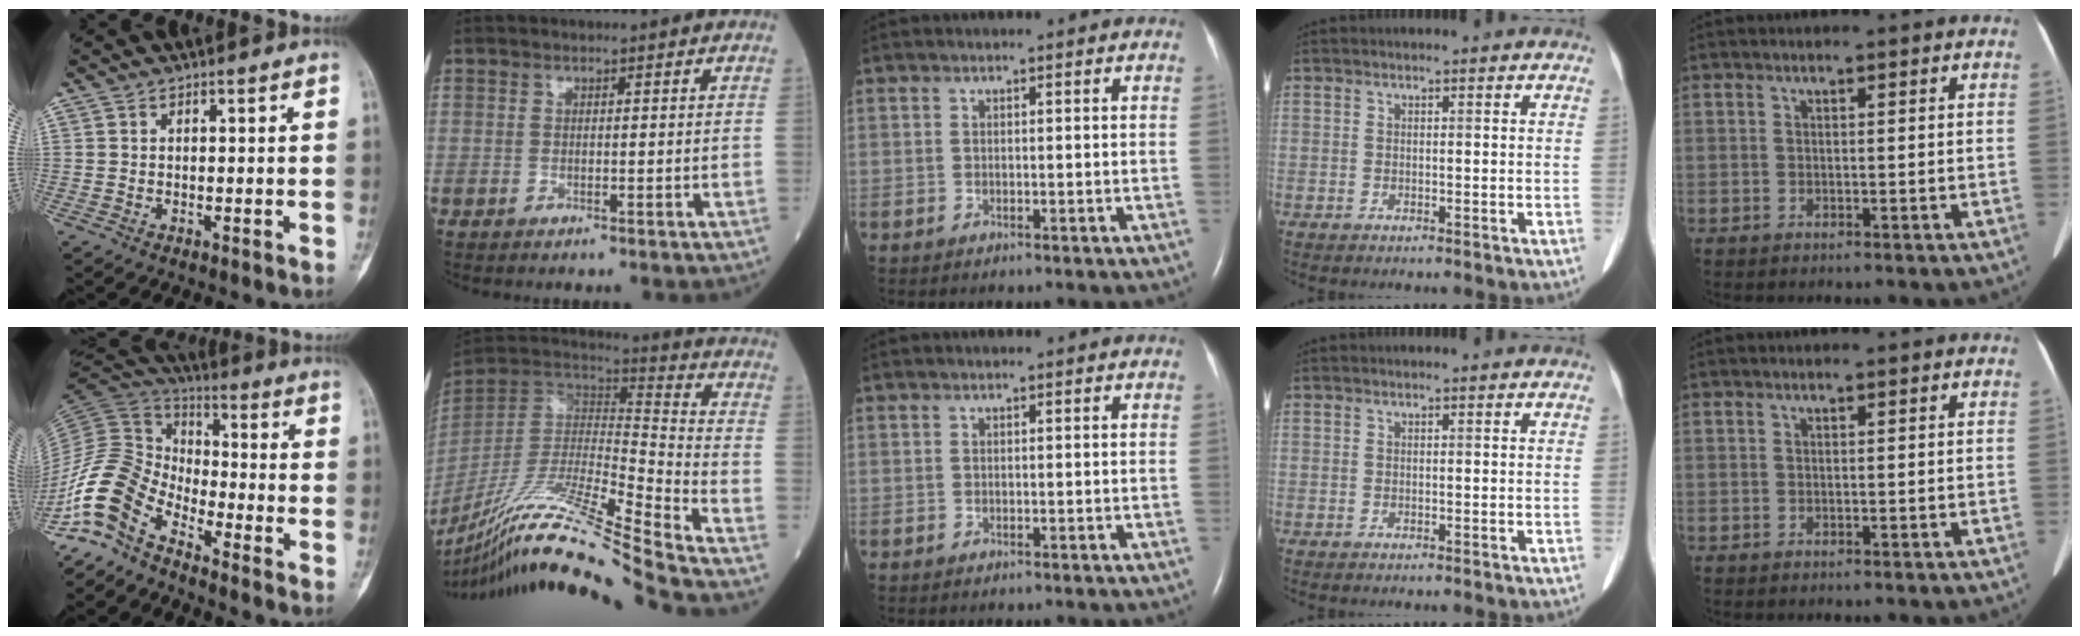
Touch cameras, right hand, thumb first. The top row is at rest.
{"thumb": {"total": 12.6, "force": [-8.6, 6.4, 6.7], "torque": [-0.133, 0.084, -0.187]}, "index": {"total": 24.6, "force": [-19.9, -2.3, 14.3], "torque": [-0.266, -0.035, -0.362]}}